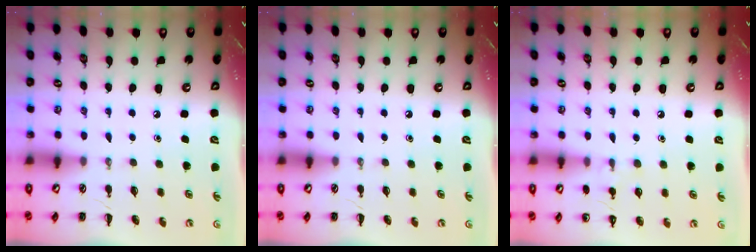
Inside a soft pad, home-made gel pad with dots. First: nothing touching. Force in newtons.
{"total": 0.0}
{"total": 7.1, "press": 6.8, "slide": 2.2}